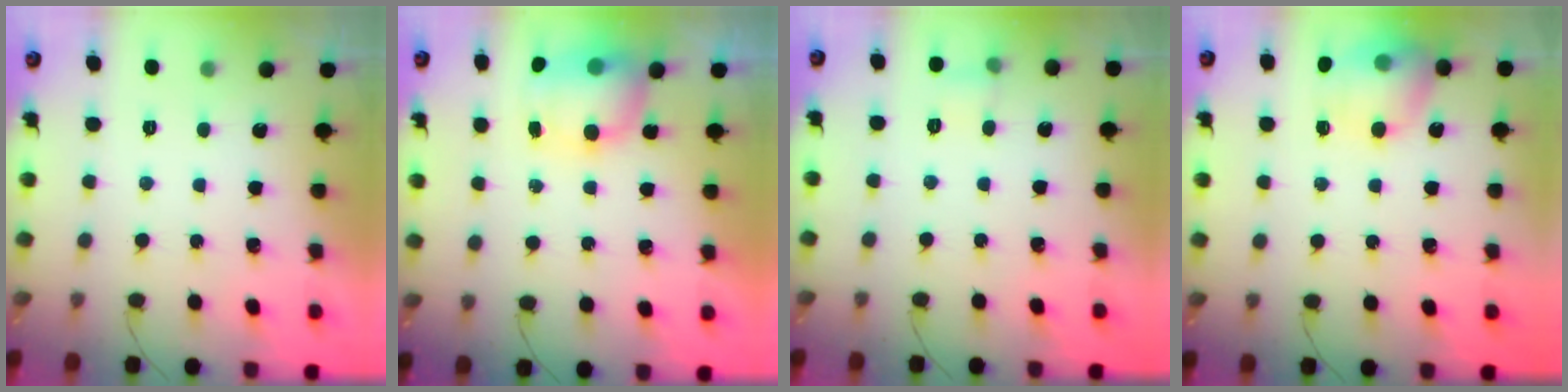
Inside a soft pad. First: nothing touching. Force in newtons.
{"total": 8.9, "press": 8.6, "slide": 2.4}
{"total": 4.9, "press": 4.7, "slide": 1.5}
{"total": 14.0, "press": 13.9, "slide": 1.8}